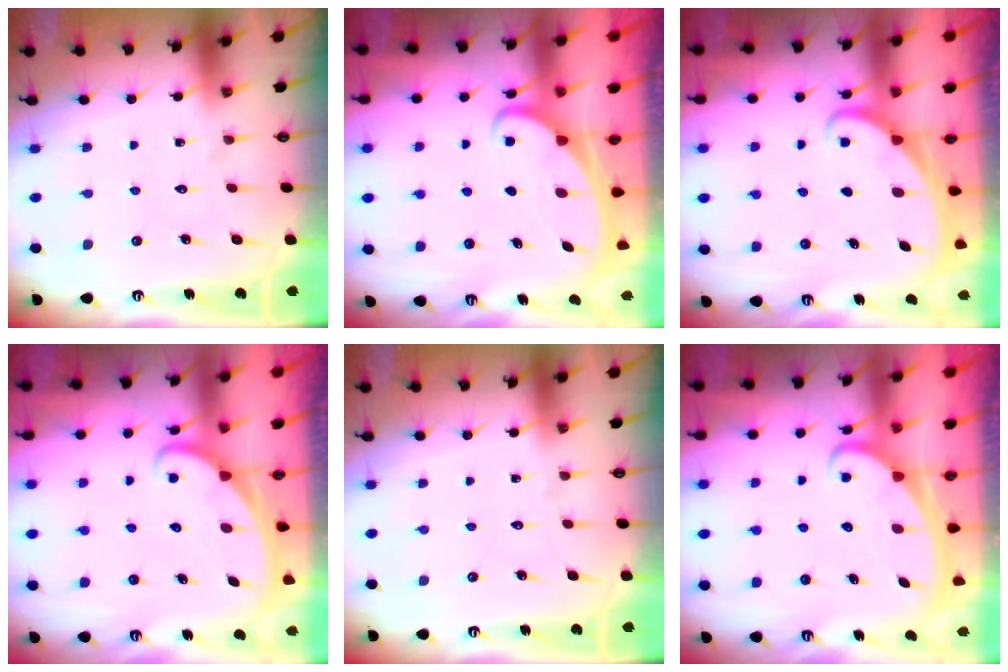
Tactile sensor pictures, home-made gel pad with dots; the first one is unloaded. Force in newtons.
{"total": 2.4, "press": 2.4, "slide": 0.3}
{"total": 1.8, "press": 1.8, "slide": 0.1}
{"total": 2.5, "press": 2.5, "slide": 0.3}
{"total": 0.0}
{"total": 2.3, "press": 2.3, "slide": 0.3}